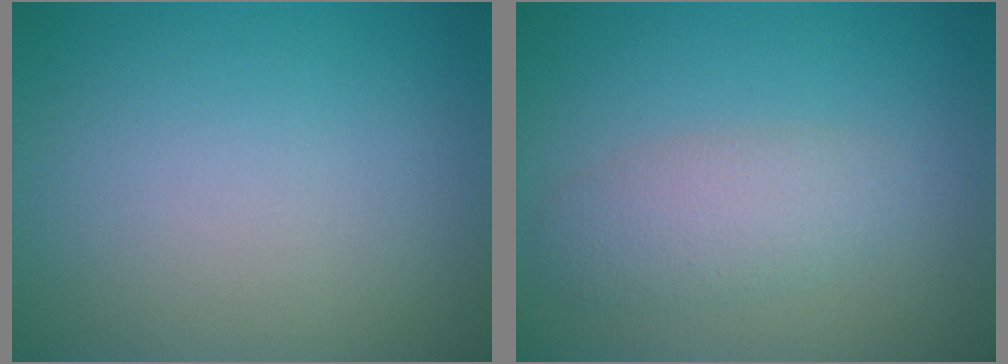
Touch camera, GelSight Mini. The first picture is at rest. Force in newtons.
{"total": 3.0, "press": 3.0, "slide": 0.1}